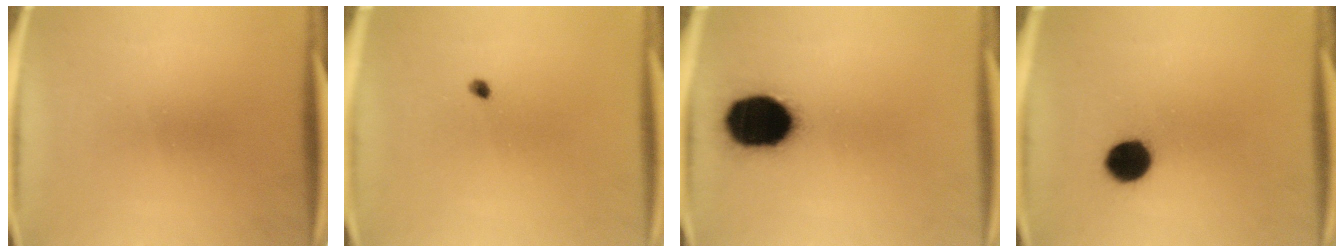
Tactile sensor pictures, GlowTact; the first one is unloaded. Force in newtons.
{"total": 0.9}
{"total": 19.0}
{"total": 7.9}